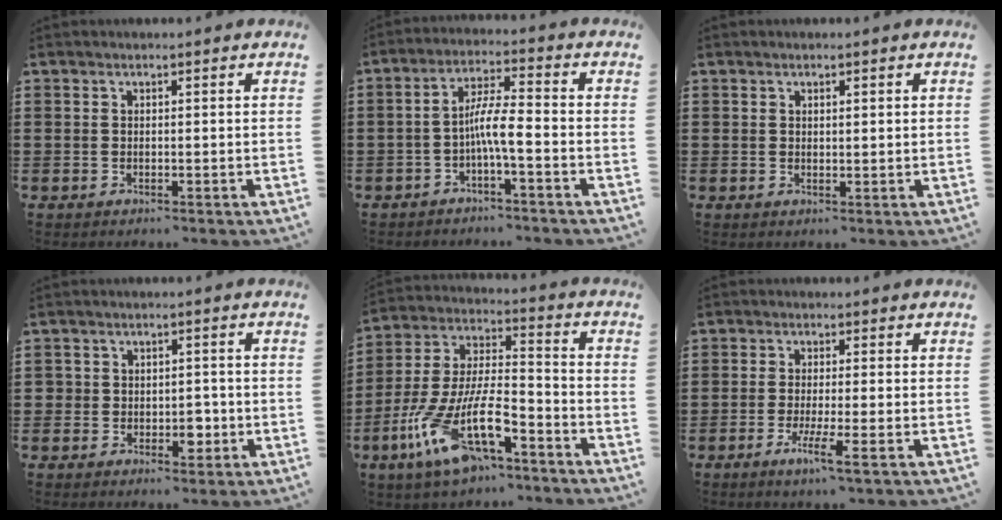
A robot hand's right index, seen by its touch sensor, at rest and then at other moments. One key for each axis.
{"total": 5.7, "fx": -2.0, "fy": 0.6, "fz": 5.3, "tx": -0.094, "ty": 0.007, "tz": -0.040}
{"total": 0.7, "fx": 0.5, "fy": 0.2, "fz": 0.4, "tx": -0.009, "ty": 0.003, "tz": 0.008}
{"total": 3.3, "fx": -1.0, "fy": 2.6, "fz": 1.8, "tx": -0.041, "ty": 0.003, "tz": -0.021}
{"total": 14.1, "fx": -8.1, "fy": 4.5, "fz": 10.6, "tx": -0.233, "ty": 0.000, "tz": -0.154}
{"total": 4.2, "fx": -2.2, "fy": 0.1, "fz": 3.6, "tx": -0.074, "ty": -0.014, "tz": -0.041}